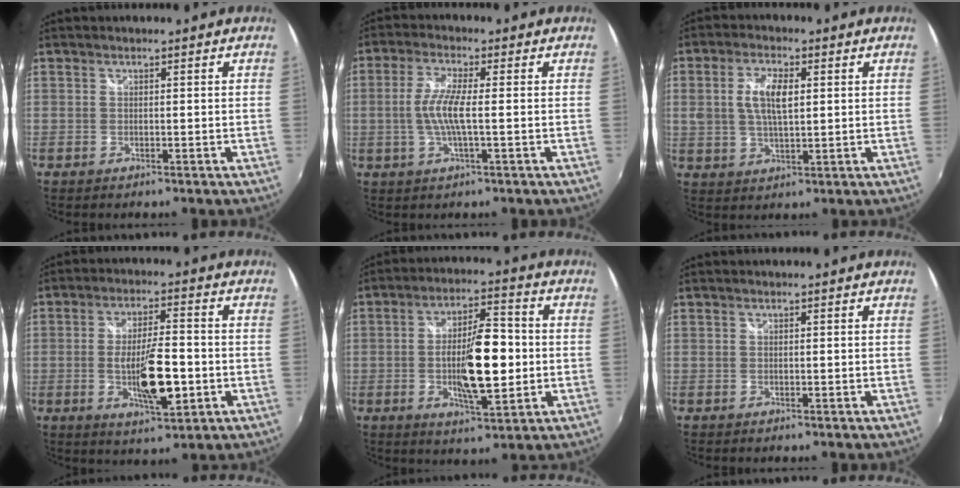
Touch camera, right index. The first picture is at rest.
{"total": 6.3, "force": [-0.7, 0.7, 6.2], "torque": [-0.130, 0.000, -0.013]}
{"total": 7.2, "force": [1.4, 3.1, 6.3], "torque": [-0.123, 0.005, 0.028]}
{"total": 11.4, "force": [-2.6, 3.1, 10.7], "torque": [-0.191, -0.014, -0.039]}
{"total": 13.1, "force": [-1.5, 4.2, 12.4], "torque": [-0.209, 0.000, -0.023]}
{"total": 0.0}